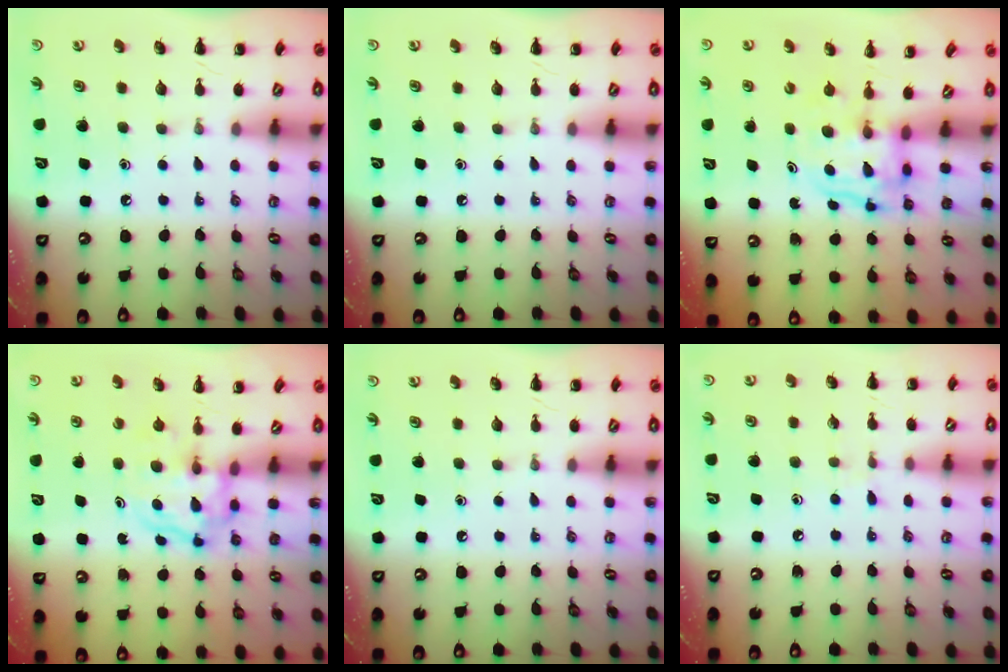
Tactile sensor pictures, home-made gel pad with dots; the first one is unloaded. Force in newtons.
{"total": 0.0}
{"total": 3.6, "press": 3.6, "slide": 0.4}
{"total": 3.8, "press": 3.8, "slide": 0.5}
{"total": 0.0}
{"total": 5.4, "press": 5.0, "slide": 2.2}